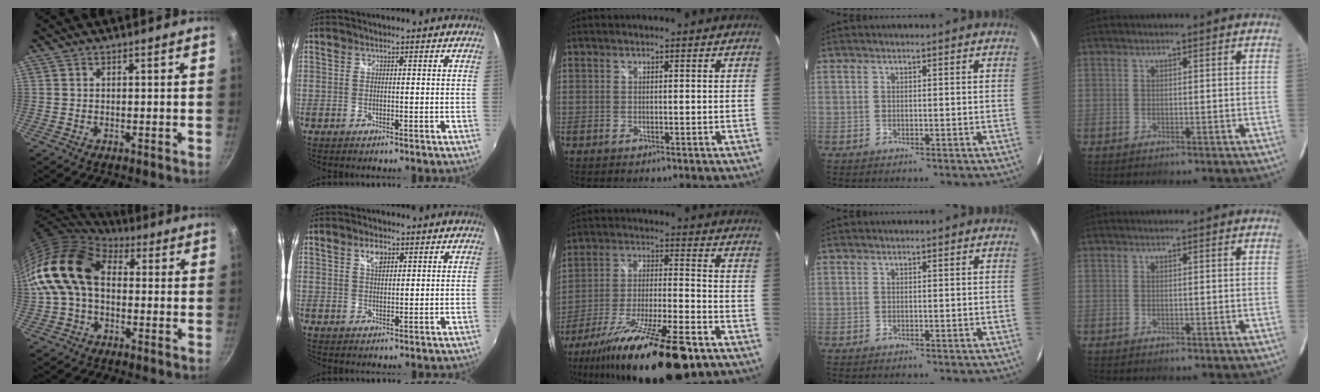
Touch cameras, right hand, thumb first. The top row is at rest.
{"thumb": {"total": 16.4, "force": [1.1, 11.5, 11.6], "torque": [-0.201, 0.032, 0.005]}, "index": {"total": 3.1, "force": [1.6, 1.6, 2.1], "torque": [-0.035, 0.004, 0.027]}, "middle": {"total": 23.1, "force": [-16.0, 4.4, 16.1], "torque": [-0.295, -0.045, -0.264]}}